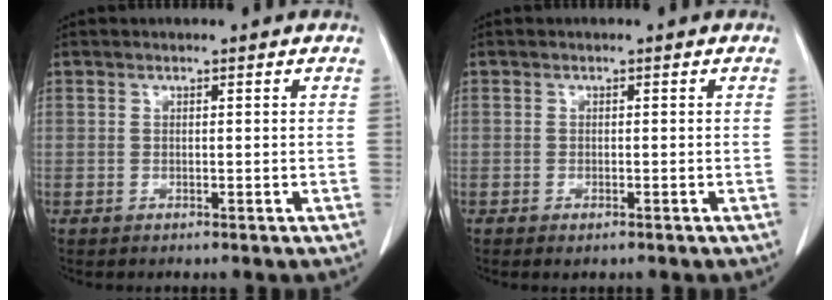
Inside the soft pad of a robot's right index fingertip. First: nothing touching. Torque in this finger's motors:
{"motor_torque": [0.41, -0.34, 0.06, 0.01]}